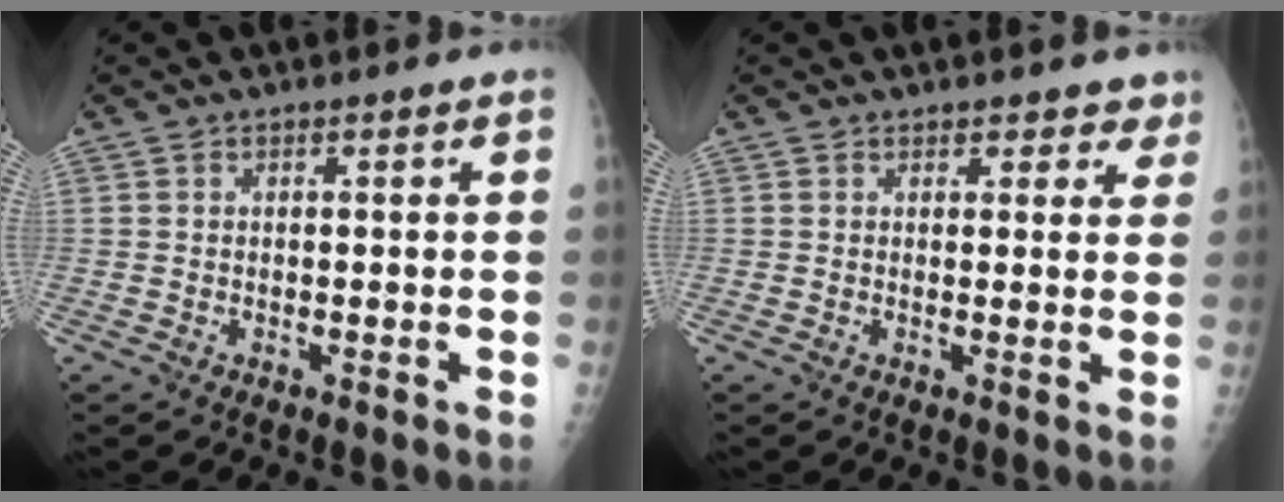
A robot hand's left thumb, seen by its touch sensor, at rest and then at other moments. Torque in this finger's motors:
{"motor_torque": [-0.04, 0.28, -0.09, -0.11, 0.03]}